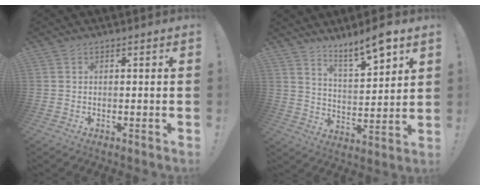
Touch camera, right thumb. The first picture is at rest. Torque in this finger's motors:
{"motor_torque": [-0.03, 0.06, 0.18, 0.30, 0.22]}